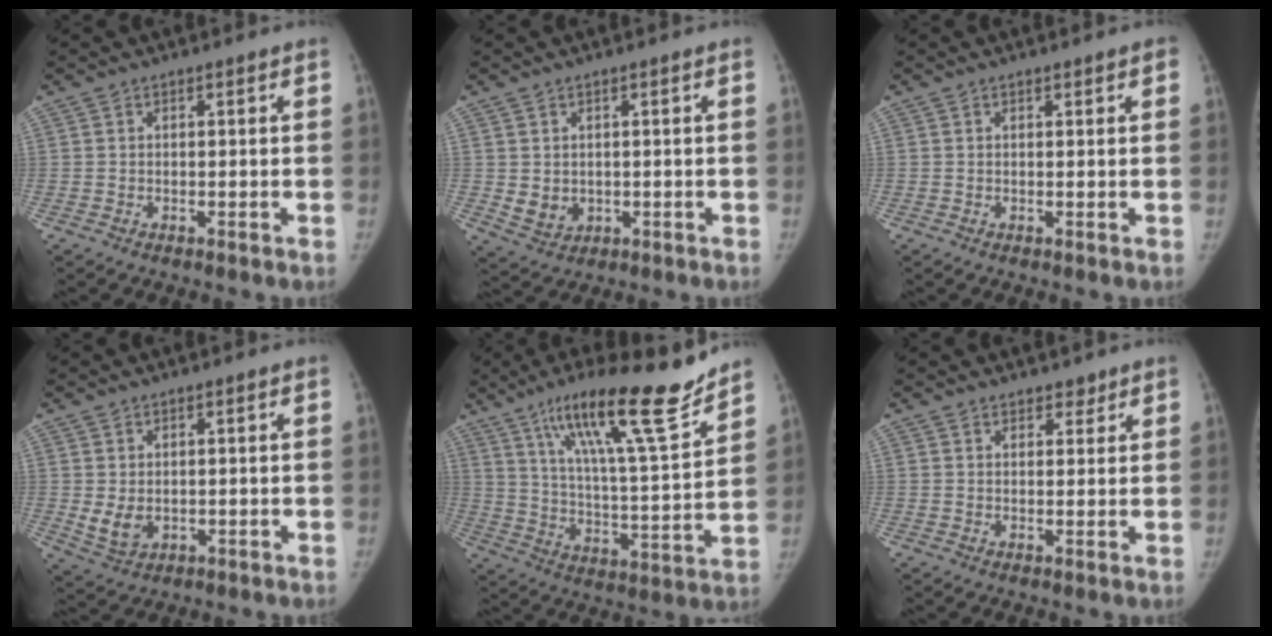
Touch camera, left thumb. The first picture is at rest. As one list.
[{"total": 3.9, "force": [0.2, 3.4, 2.0], "torque": [-0.022, -0.008, 0.019]}, {"total": 1.2, "force": [0.7, 0.4, 0.8], "torque": [-0.006, 0.000, 0.008]}, {"total": 4.1, "force": [0.2, 3.1, 2.8], "torque": [-0.041, -0.012, 0.017]}, {"total": 21.9, "force": [15.8, 2.9, 14.9], "torque": [-0.221, -0.073, 0.263]}, {"total": 2.5, "force": [2.0, 1.4, 0.5], "torque": [0.017, -0.011, 0.025]}]